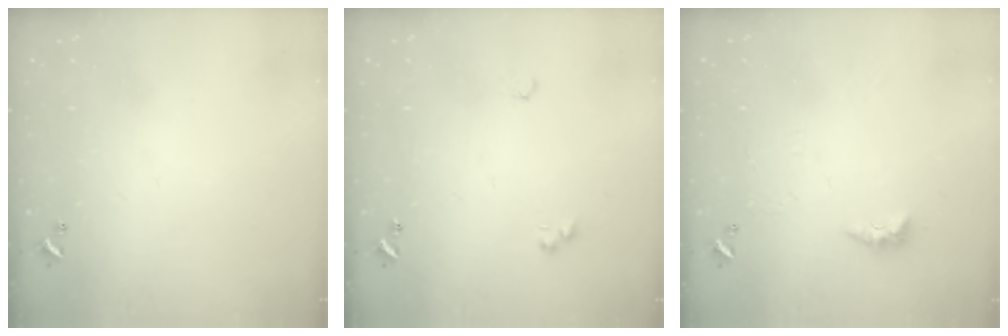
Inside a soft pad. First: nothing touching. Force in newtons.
{"total": 3.9, "press": 3.8, "slide": 0.6}
{"total": 3.0, "press": 2.9, "slide": 0.7}